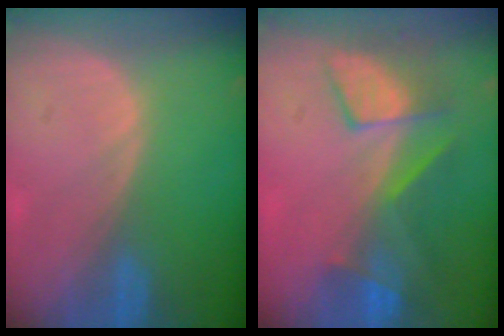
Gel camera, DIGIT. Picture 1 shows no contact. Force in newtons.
{"total": 8.0, "press": 7.4, "slide": 3.2}